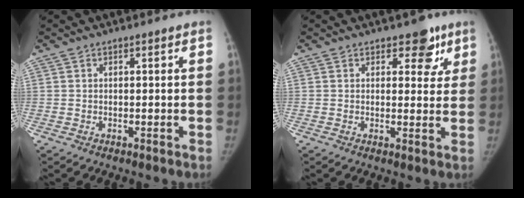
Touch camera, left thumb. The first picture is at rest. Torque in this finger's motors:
{"motor_torque": [0.74, 0.12, 0.61, -0.53, 0.08]}